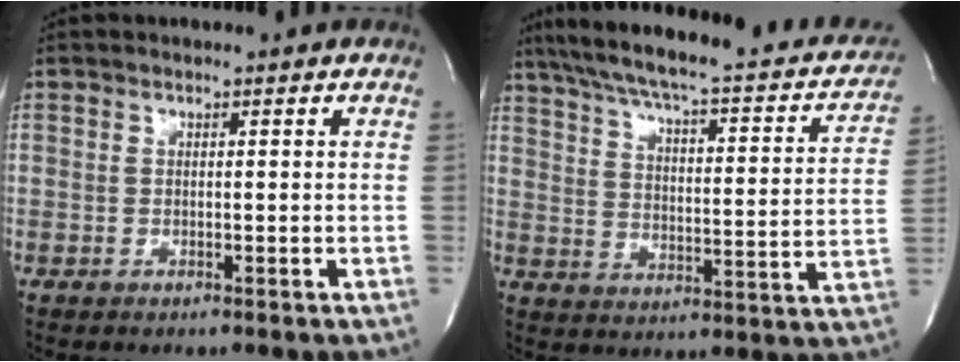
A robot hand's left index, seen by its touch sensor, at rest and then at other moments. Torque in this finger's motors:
{"motor_torque": [-0.06, -0.31, 0.39, 0.13]}